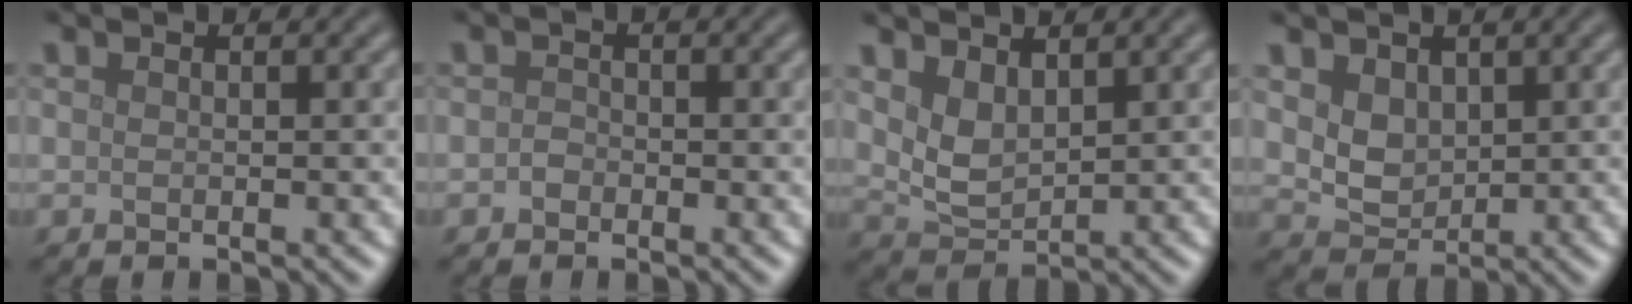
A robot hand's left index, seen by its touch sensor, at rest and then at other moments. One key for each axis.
{"total": 0.9, "fx": -0.4, "fy": 0.7, "fz": 0.3, "tx": -0.004, "ty": -0.001, "tz": -0.011}
{"total": 3.1, "fx": 1.6, "fy": 1.7, "fz": 2.0, "tx": -0.048, "ty": -0.008, "tz": 0.039}
{"total": 2.8, "fx": 1.1, "fy": 2.1, "fz": 1.5, "tx": -0.034, "ty": -0.007, "tz": 0.023}